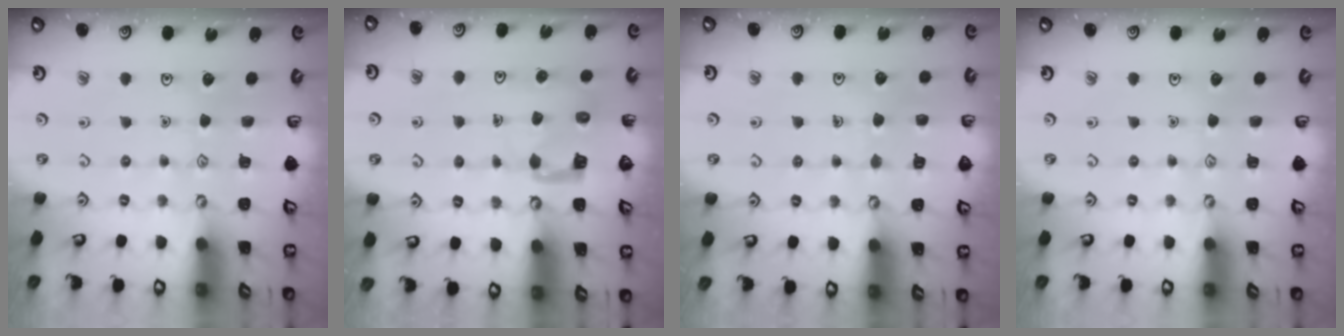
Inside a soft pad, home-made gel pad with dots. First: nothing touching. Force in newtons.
{"total": 4.1, "press": 4.1, "slide": 0.2}
{"total": 3.5, "press": 3.5, "slide": 0.3}
{"total": 0.0}